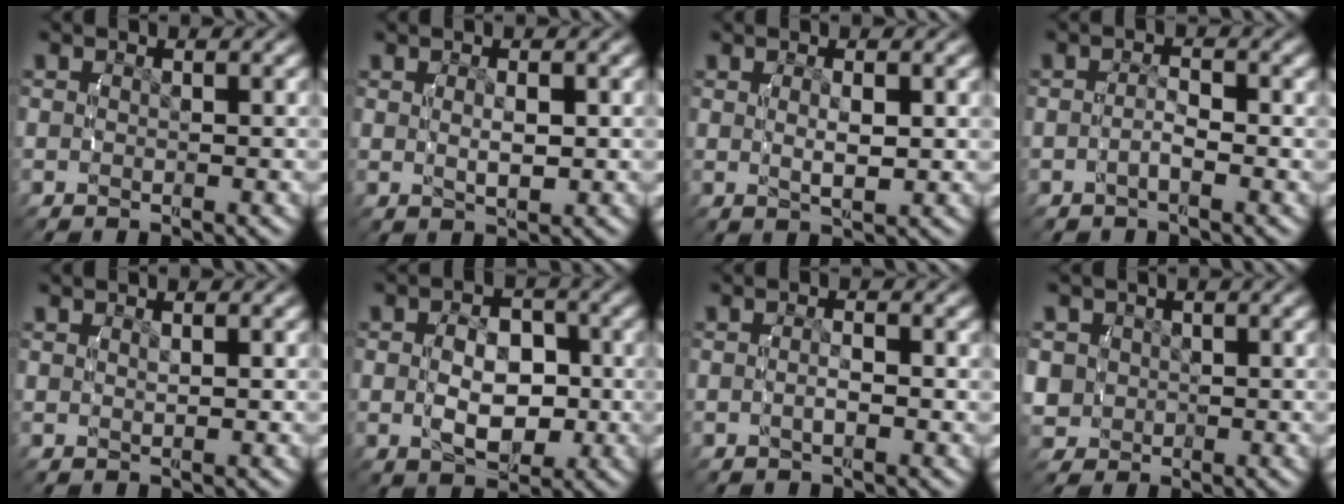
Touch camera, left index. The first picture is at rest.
{"total": 1.9, "force": [0.5, 0.5, 1.7], "torque": [-0.024, -0.003, 0.016]}
{"total": 2.1, "force": [0.7, 0.4, 2.0], "torque": [-0.028, -0.004, 0.017]}
{"total": 1.4, "force": [-0.7, 0.2, 1.1], "torque": [-0.023, -0.003, -0.011]}
{"total": 0.7, "force": [0.5, -0.2, 0.3], "torque": [-0.007, -0.003, 0.018]}
{"total": 5.2, "force": [-0.2, 3.4, 4.0], "torque": [-0.056, -0.007, -0.002]}
{"total": 1.1, "force": [-0.3, 0.2, 1.0], "torque": [-0.021, 0.000, -0.005]}
{"total": 5.4, "force": [-0.2, 5.1, 1.8], "torque": [-0.053, -0.019, 0.003]}